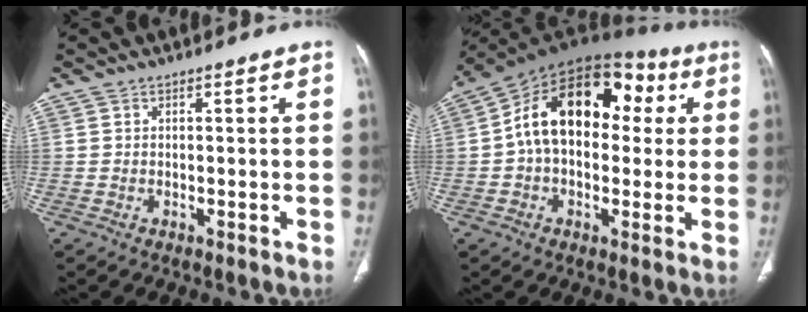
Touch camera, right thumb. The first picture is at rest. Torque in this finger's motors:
{"motor_torque": [1.63, 3.38, 1.69, -0.39, 0.21]}